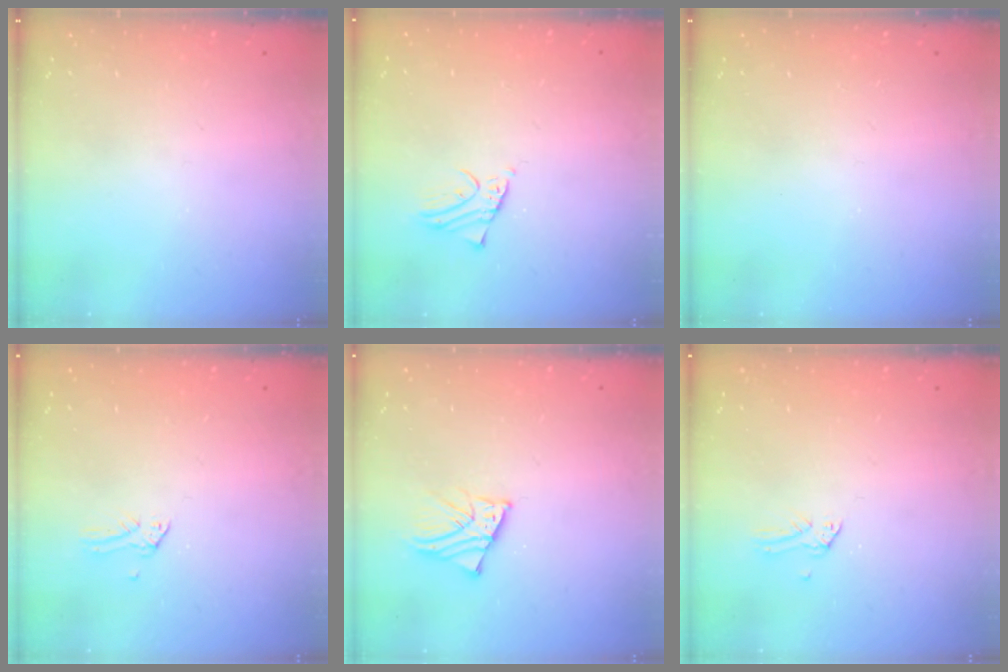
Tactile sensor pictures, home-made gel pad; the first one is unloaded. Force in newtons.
{"total": 1.5, "press": 1.5, "slide": 0.0}
{"total": 0.0}
{"total": 0.0}
{"total": 3.3, "press": 3.3, "slide": 0.4}
{"total": 0.0}